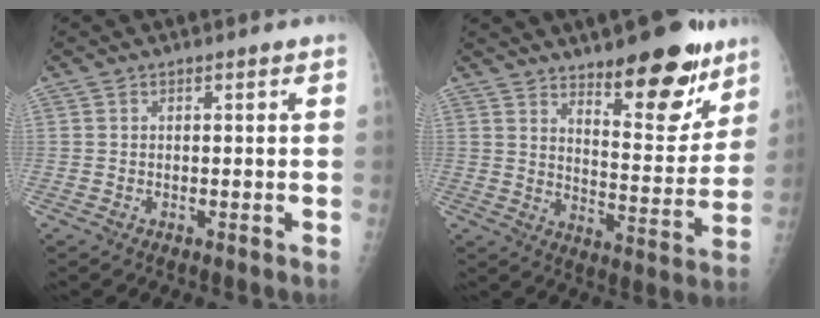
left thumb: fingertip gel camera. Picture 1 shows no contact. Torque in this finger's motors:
{"motor_torque": [0.33, 0.48, 0.23, -0.08, 0.14]}